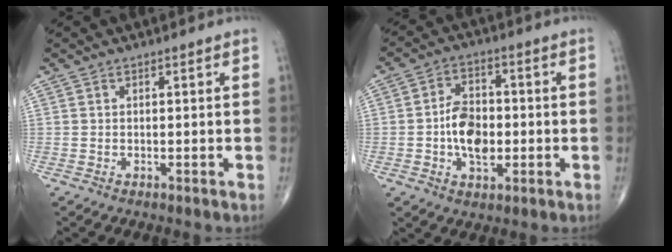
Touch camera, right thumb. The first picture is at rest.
{"total": 9.0, "force": [-1.2, 5.6, 6.9], "torque": [-0.102, 0.012, -0.025]}